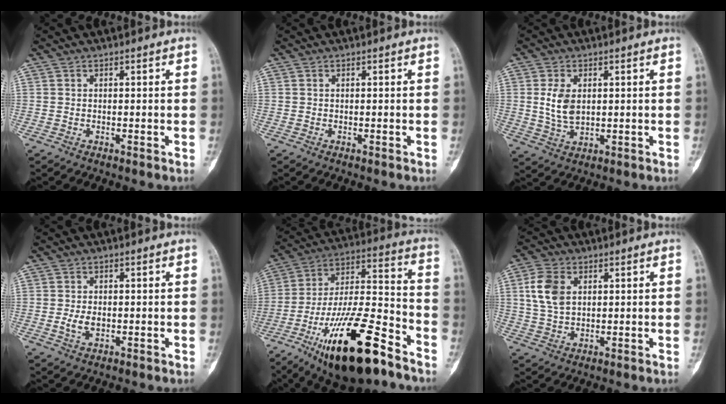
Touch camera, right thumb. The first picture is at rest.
{"total": 0.0}
{"total": 6.1, "force": [1.0, 3.8, 4.7], "torque": [-0.085, -0.007, 0.026]}
{"total": 3.1, "force": [-0.4, 1.9, 2.4], "torque": [-0.048, -0.002, -0.005]}
{"total": 25.2, "force": [-14.7, 7.9, 18.9], "torque": [-0.329, 0.075, -0.246]}
{"total": 7.6, "force": [2.0, 5.0, 5.4], "torque": [-0.107, 0.001, 0.041]}